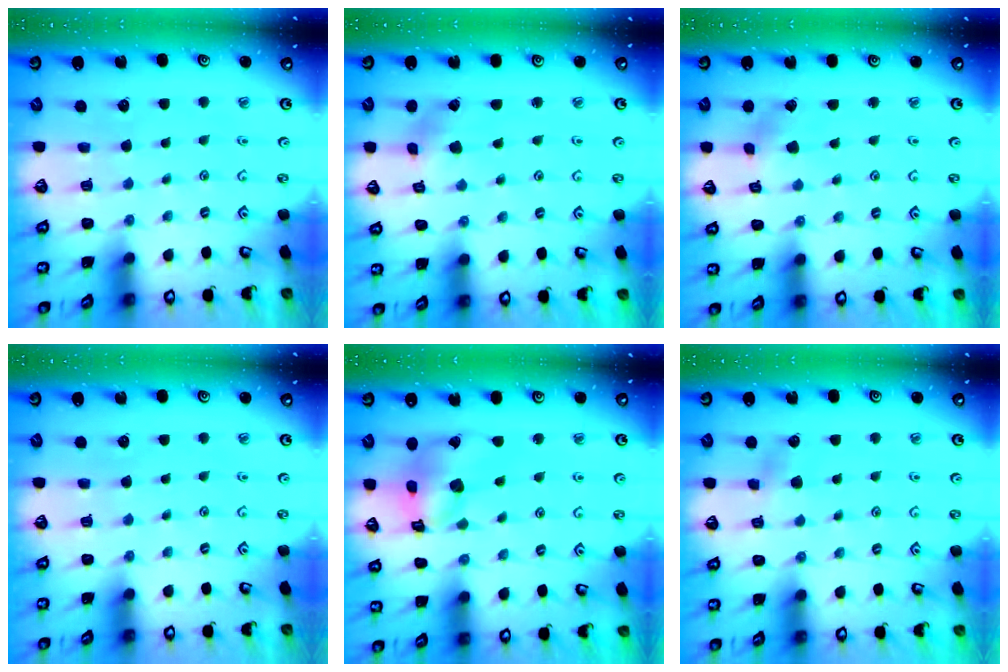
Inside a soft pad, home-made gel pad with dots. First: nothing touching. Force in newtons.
{"total": 2.6, "press": 2.5, "slide": 0.5}
{"total": 2.1, "press": 2.1, "slide": 0.2}
{"total": 0.0}
{"total": 13.9, "press": 13.8, "slide": 1.8}
{"total": 3.4, "press": 3.3, "slide": 0.3}